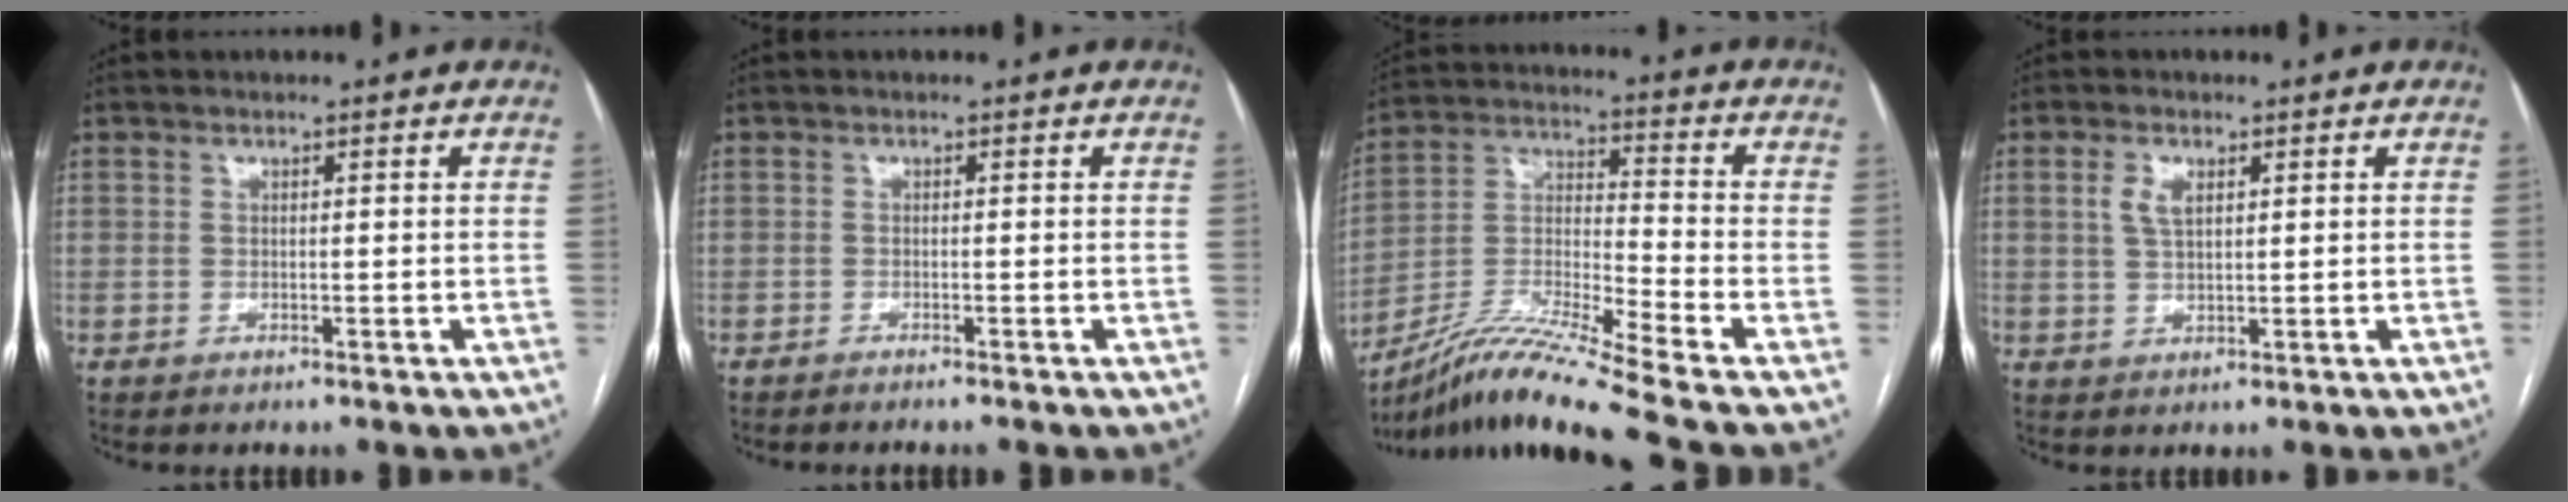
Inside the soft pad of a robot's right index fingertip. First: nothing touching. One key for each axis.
{"total": 2.5, "fx": -2.2, "fy": -0.3, "fz": 1.1, "tx": -0.012, "ty": 0.001, "tz": -0.027}
{"total": 15.7, "fx": -12.6, "fy": -2.1, "fz": 9.1, "tx": -0.184, "ty": -0.009, "tz": -0.230}
{"total": 3.2, "fx": 1.2, "fy": 1.4, "fz": 2.6, "tx": -0.056, "ty": 0.004, "tz": 0.026}